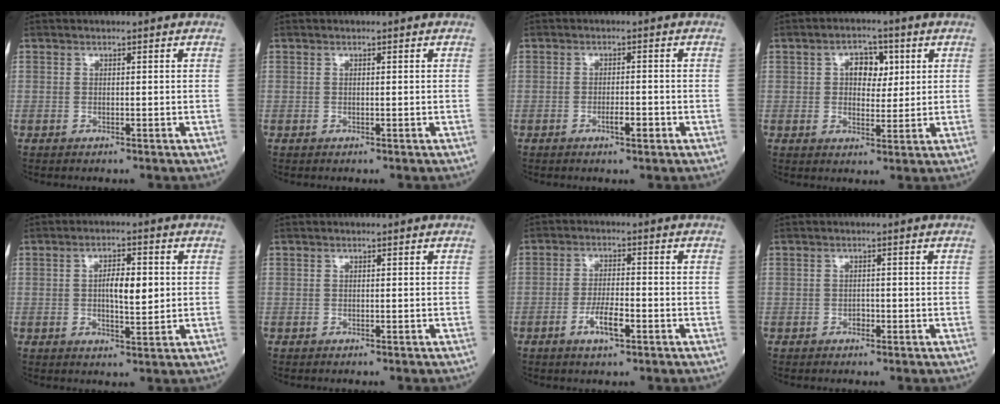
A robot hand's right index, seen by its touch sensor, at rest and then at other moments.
{"total": 0.0}
{"total": 2.3, "force": [-1.1, 0.2, 2.0], "torque": [-0.032, 0.001, -0.019]}
{"total": 5.3, "force": [1.6, 3.3, 3.9], "torque": [-0.056, 0.015, 0.025]}
{"total": 5.6, "force": [0.5, 1.6, 5.3], "torque": [-0.088, 0.005, 0.009]}
{"total": 0.0}
{"total": 4.8, "force": [-2.2, 1.0, 4.1], "torque": [-0.081, -0.001, -0.040]}
{"total": 0.7, "force": [-0.5, 0.3, 0.4], "torque": [-0.006, 0.003, -0.009]}